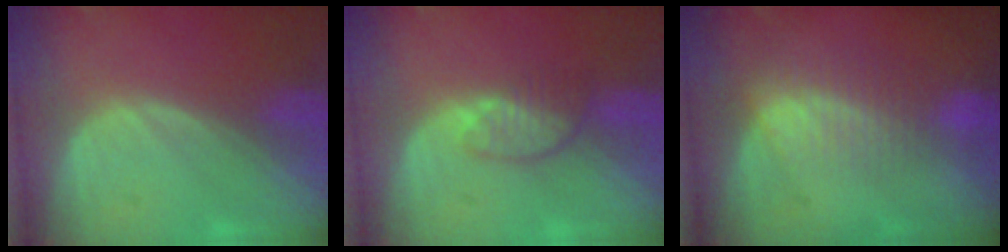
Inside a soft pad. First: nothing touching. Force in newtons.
{"total": 3.5, "press": 3.4, "slide": 0.9}
{"total": 7.4, "press": 6.3, "slide": 3.8}